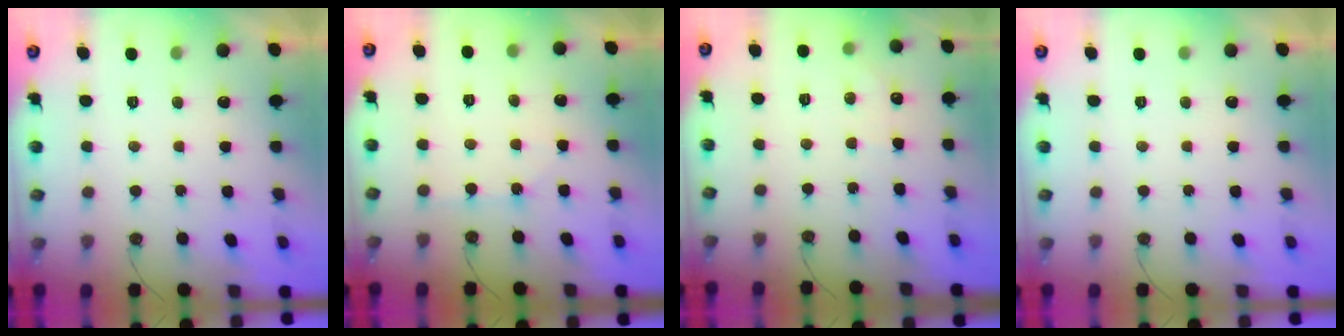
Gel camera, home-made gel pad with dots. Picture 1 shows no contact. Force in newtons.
{"total": 3.6, "press": 3.5, "slide": 0.6}
{"total": 4.1, "press": 4.0, "slide": 0.6}
{"total": 0.0}